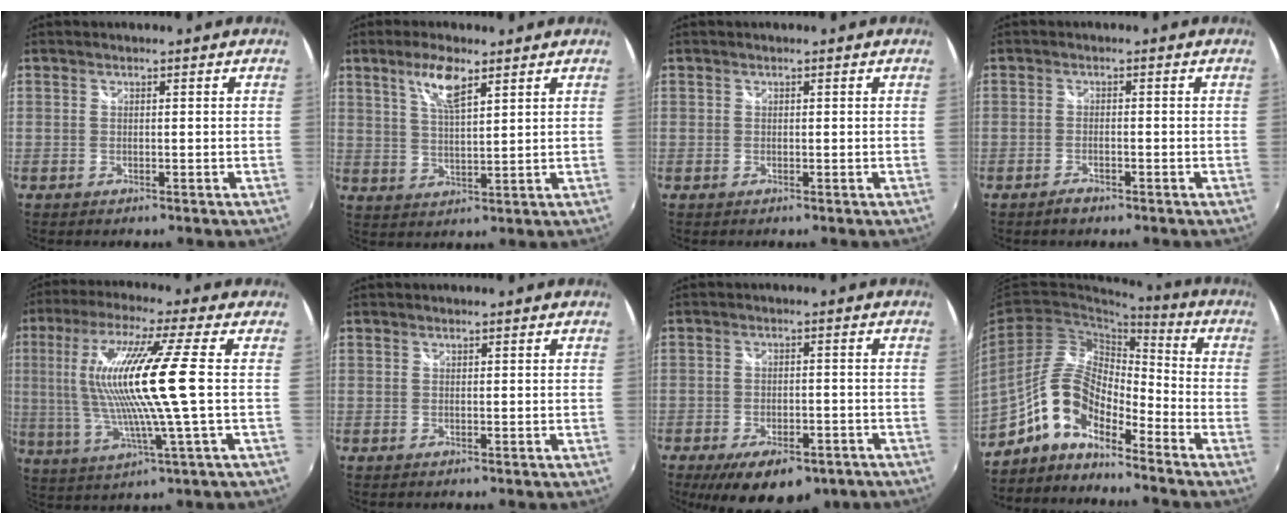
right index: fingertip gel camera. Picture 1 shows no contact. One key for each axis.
{"total": 6.8, "fx": 4.1, "fy": 1.7, "fz": 5.1, "tx": -0.095, "ty": 0.003, "tz": 0.080}
{"total": 0.0}
{"total": 1.9, "fx": -1.5, "fy": 0.7, "fz": 1.0, "tx": -0.022, "ty": -0.001, "tz": -0.027}
{"total": 16.0, "fx": 1.4, "fy": 0.4, "fz": 15.9, "tx": -0.295, "ty": -0.001, "tz": 0.033}
{"total": 0.0}
{"total": 14.1, "fx": -9.5, "fy": 6.0, "fz": 8.5, "tx": -0.167, "ty": -0.026, "tz": -0.126}
{"total": 9.9, "fx": -7.1, "fy": 3.9, "fz": 5.7, "tx": -0.119, "ty": 0.024, "tz": -0.144}